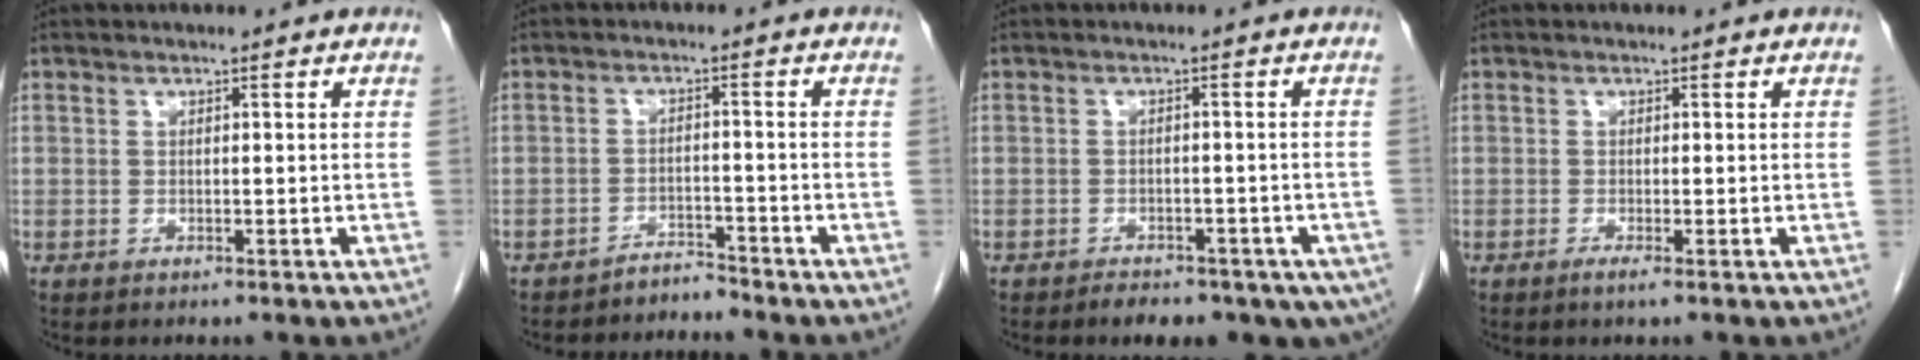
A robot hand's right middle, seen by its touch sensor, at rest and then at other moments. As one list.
[{"total": 2.5, "force": [-2.5, 0.1, -0.5], "torque": [0.014, -0.008, -0.039]}, {"total": 10.6, "force": [-6.9, 5.5, 5.9], "torque": [-0.081, -0.005, -0.080]}, {"total": 1.0, "force": [-0.6, -0.2, 0.8], "torque": [-0.013, -0.001, -0.011]}]